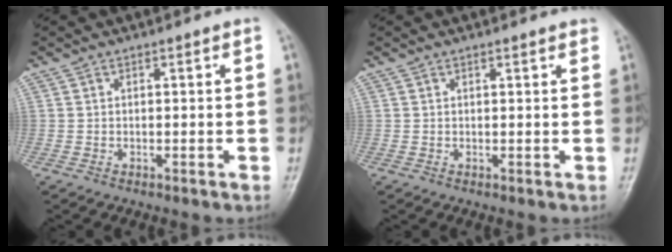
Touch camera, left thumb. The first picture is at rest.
{"total": 1.2, "force": [1.0, 0.2, 0.7], "torque": [-0.004, 0.001, 0.011]}